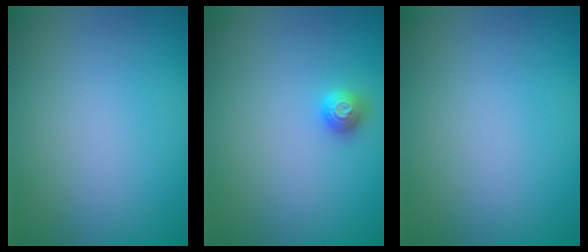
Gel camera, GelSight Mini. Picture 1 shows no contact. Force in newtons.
{"total": 1.1, "press": 1.1, "slide": 0.2}
{"total": 0.0}